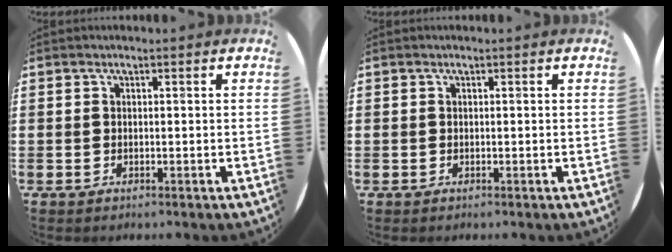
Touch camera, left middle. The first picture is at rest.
{"total": 0.0}